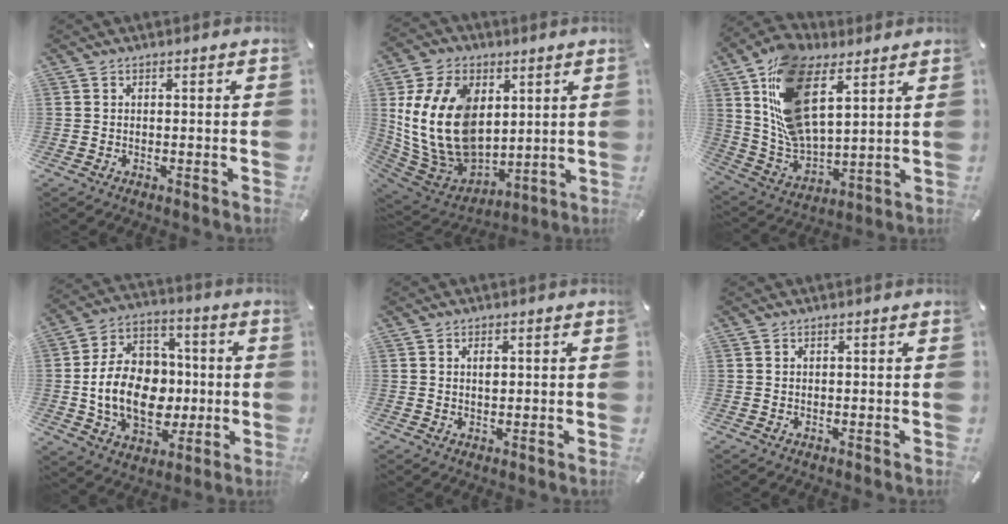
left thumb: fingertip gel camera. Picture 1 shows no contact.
{"total": 21.6, "force": [4.1, 15.5, 14.4], "torque": [-0.314, -0.023, 0.082]}
{"total": 20.0, "force": [9.2, 11.3, 13.8], "torque": [-0.294, -0.034, 0.167]}
{"total": 17.9, "force": [-1.9, 13.2, 11.9], "torque": [-0.238, 0.013, -0.028]}
{"total": 1.7, "force": [0.4, 1.0, 1.4], "torque": [-0.022, 0.000, 0.005]}
{"total": 0.0}